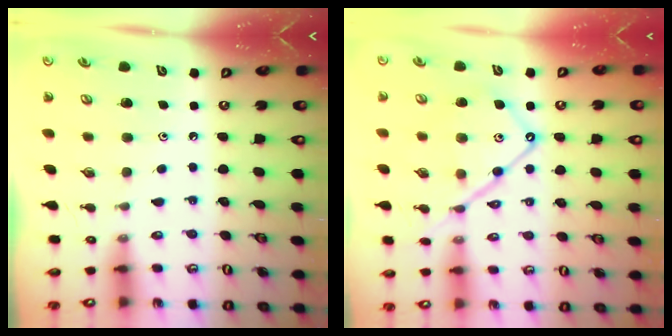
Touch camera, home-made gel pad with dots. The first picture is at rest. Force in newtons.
{"total": 14.6, "press": 14.5, "slide": 1.2}